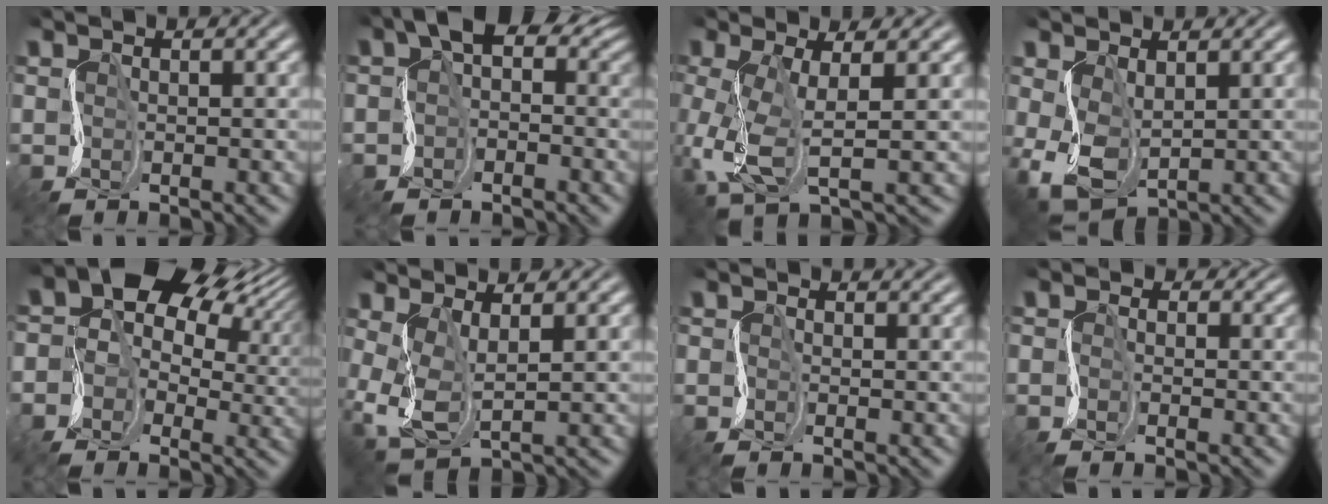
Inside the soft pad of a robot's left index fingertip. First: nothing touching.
{"total": 3.1, "force": [0.2, 2.2, 2.2], "torque": [-0.027, 0.015, -0.004]}
{"total": 4.8, "force": [-1.6, 1.5, 4.3], "torque": [-0.121, -0.007, -0.024]}
{"total": 3.1, "force": [-0.4, 2.1, 2.2], "torque": [-0.077, -0.007, 0.003]}
{"total": 13.4, "force": [4.2, 9.8, 8.2], "torque": [-0.135, 0.030, 0.075]}
{"total": 3.1, "force": [-0.6, 1.4, 2.7], "torque": [-0.085, -0.008, -0.002]}
{"total": 0.7, "force": [-0.6, 0.0, -0.4], "torque": [0.005, -0.001, -0.010]}
{"total": 1.5, "force": [-1.2, 0.8, -0.5], "torque": [0.012, 0.004, -0.027]}